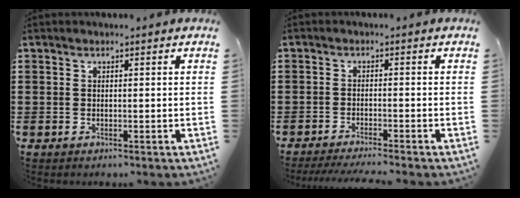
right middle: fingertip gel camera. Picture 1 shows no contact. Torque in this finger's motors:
{"motor_torque": [0.05, 0.05, 0.05, 0.04]}